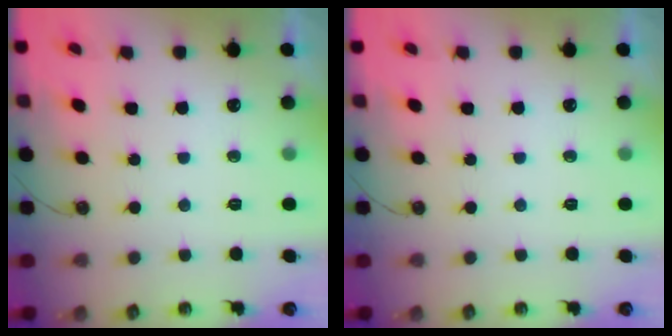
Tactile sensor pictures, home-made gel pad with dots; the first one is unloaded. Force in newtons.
{"total": 0.0}